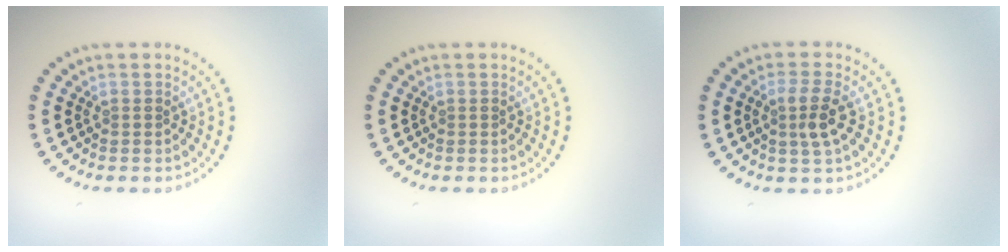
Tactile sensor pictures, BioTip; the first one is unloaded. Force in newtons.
{"total": 0.0}
{"total": 2.6, "press": 2.4, "slide": 1.1}